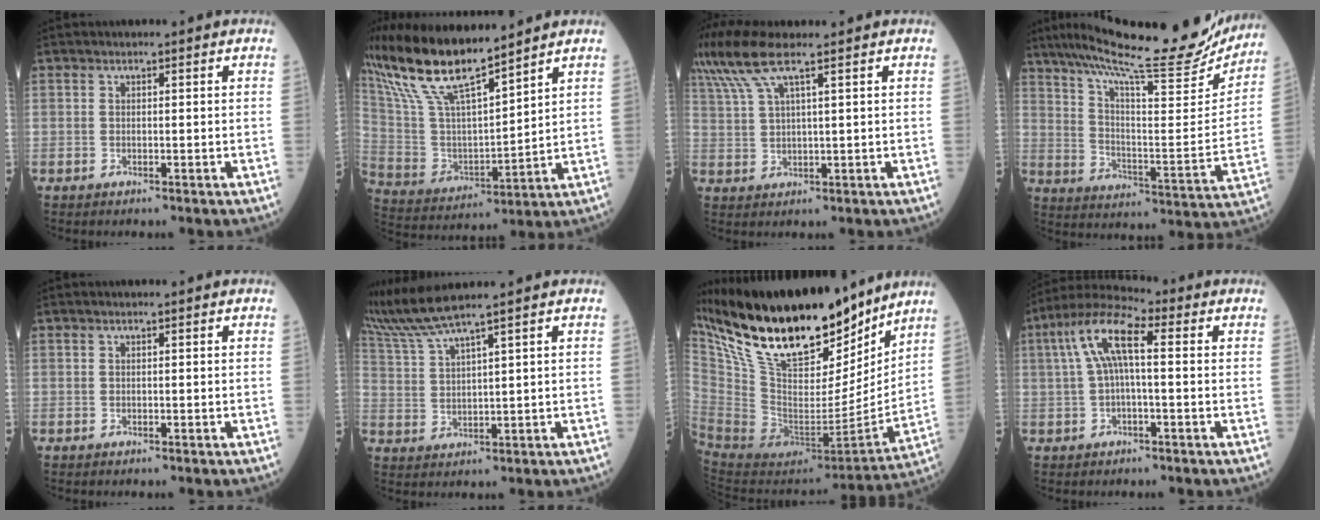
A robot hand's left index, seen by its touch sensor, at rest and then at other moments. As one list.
[{"total": 16.7, "force": [13.5, 2.4, 9.7], "torque": [-0.202, 0.007, 0.268]}, {"total": 6.8, "force": [4.8, 0.3, 4.8], "torque": [-0.117, 0.017, 0.103]}, {"total": 25.1, "force": [21.9, 2.3, 12.1], "torque": [-0.207, -0.046, 0.305]}, {"total": 0.0}, {"total": 6.0, "force": [5.3, -2.3, 1.6], "torque": [-0.058, -0.006, 0.122]}, {"total": 29.0, "force": [23.0, 8.6, 15.4], "torque": [-0.293, -0.015, 0.383]}, {"total": 8.6, "force": [0.9, 2.3, 8.2], "torque": [-0.172, 0.033, 0.010]}]